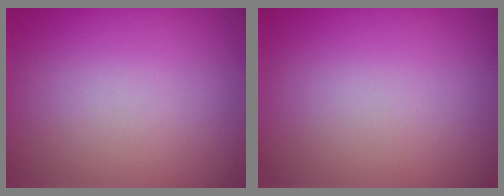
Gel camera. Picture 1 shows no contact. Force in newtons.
{"total": 0.0}